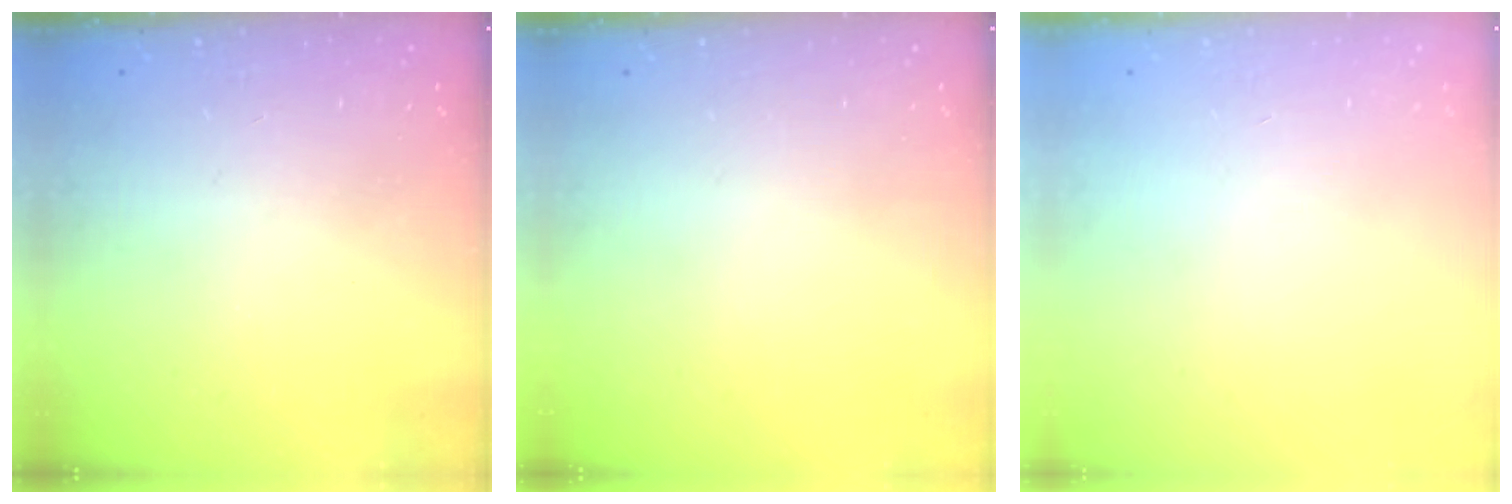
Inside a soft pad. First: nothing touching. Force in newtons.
{"total": 0.0}
{"total": 0.0}